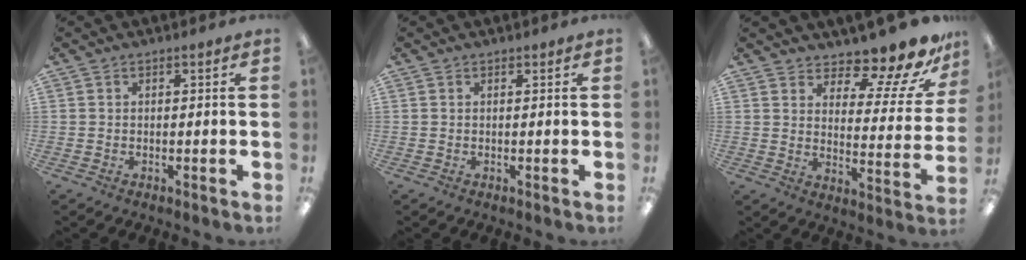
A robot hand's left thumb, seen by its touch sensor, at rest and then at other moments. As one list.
[{"total": 0.0}, {"total": 12.0, "force": [10.6, 3.2, 4.8], "torque": [-0.065, -0.096, 0.178]}]